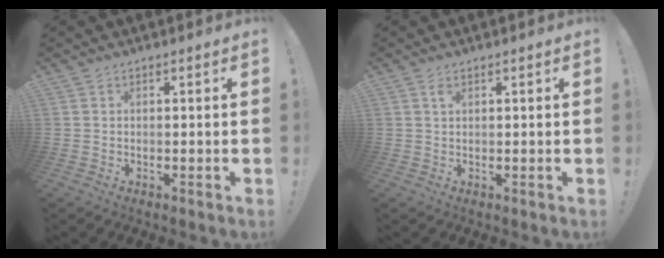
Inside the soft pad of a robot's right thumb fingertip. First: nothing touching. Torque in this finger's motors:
{"motor_torque": [0.47, 0.36, 0.30, 0.08, 0.16]}